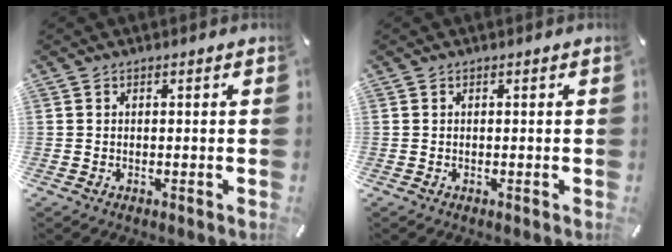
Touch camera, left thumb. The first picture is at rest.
{"total": 0.0}